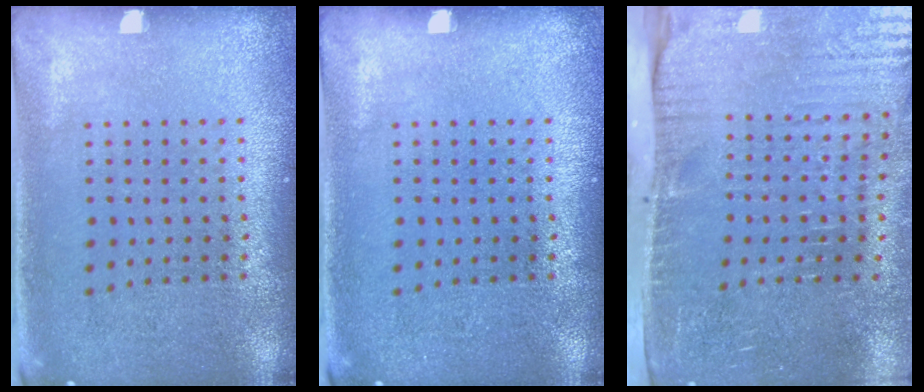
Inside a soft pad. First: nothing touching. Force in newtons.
{"total": 0.0}
{"total": 4.9, "press": 4.2, "slide": 2.5}